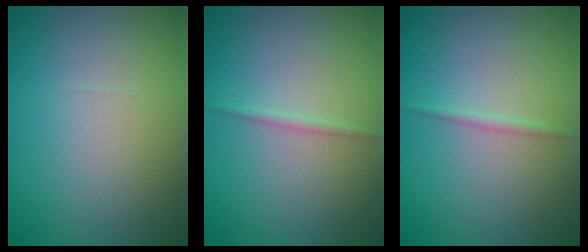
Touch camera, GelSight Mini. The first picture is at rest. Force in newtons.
{"total": 0.7, "press": 0.7, "slide": 0.0}
{"total": 0.7, "press": 0.7, "slide": 0.0}